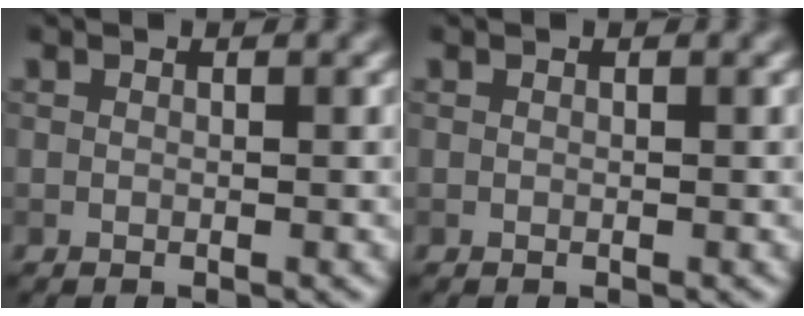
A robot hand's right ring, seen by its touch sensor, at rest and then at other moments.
{"total": 0.0}